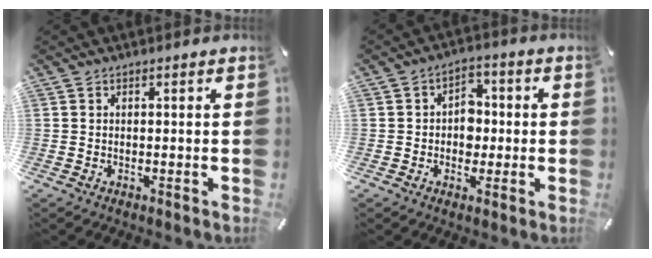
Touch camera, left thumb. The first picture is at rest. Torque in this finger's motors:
{"motor_torque": [0.11, 0.16, 0.04, 0.04, 0.02]}